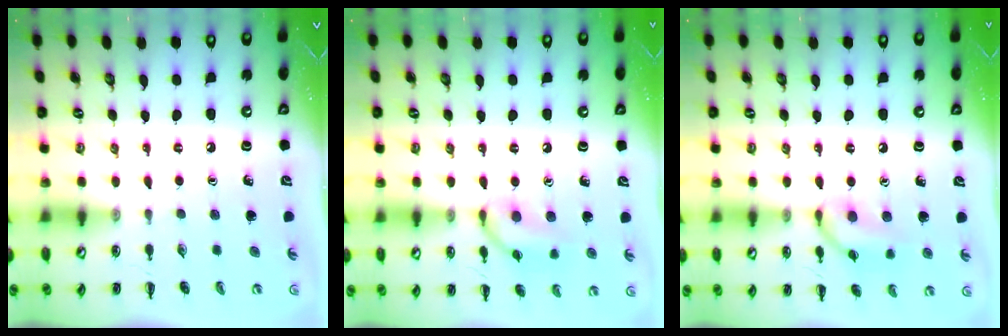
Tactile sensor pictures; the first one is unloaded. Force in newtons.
{"total": 11.0, "press": 11.0, "slide": 0.6}
{"total": 11.0, "press": 11.0, "slide": 0.6}